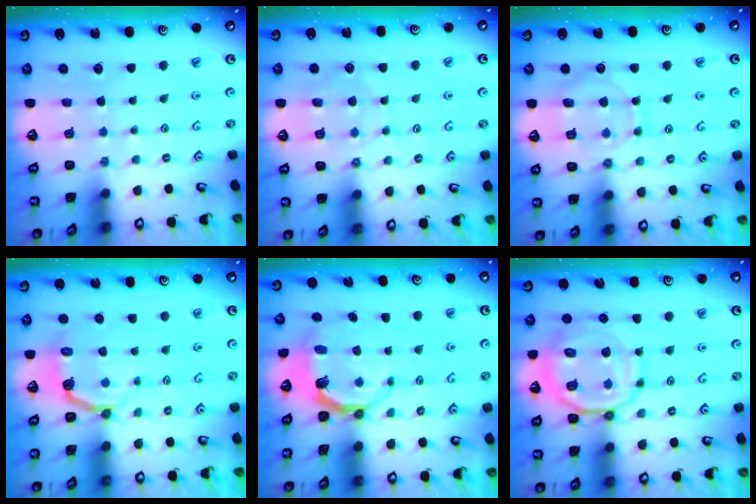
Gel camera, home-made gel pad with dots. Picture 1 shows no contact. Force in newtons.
{"total": 5.2, "press": 5.1, "slide": 0.8}
{"total": 10.0, "press": 10.0, "slide": 1.0}
{"total": 4.1, "press": 2.5, "slide": 3.2}
{"total": 5.6, "press": 4.5, "slide": 3.3}
{"total": 13.4, "press": 13.3, "slide": 1.9}